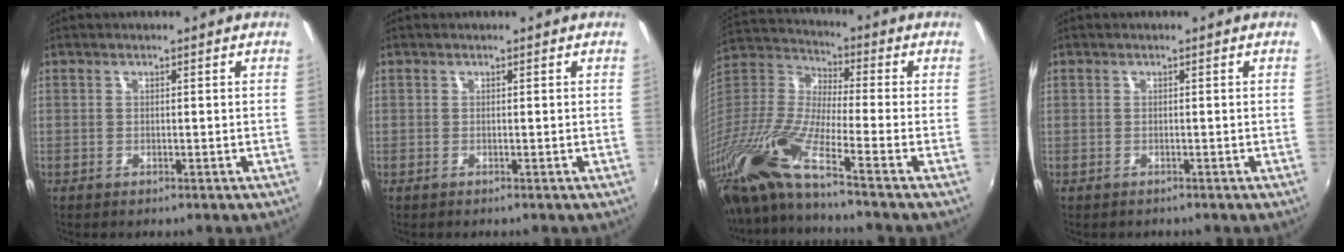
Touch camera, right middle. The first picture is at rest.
{"total": 0.0}
{"total": 17.3, "force": [-13.2, -0.4, 11.3], "torque": [-0.218, -0.037, -0.269]}
{"total": 0.6, "force": [-0.4, 0.5, 0.0], "torque": [0.000, -0.003, -0.005]}